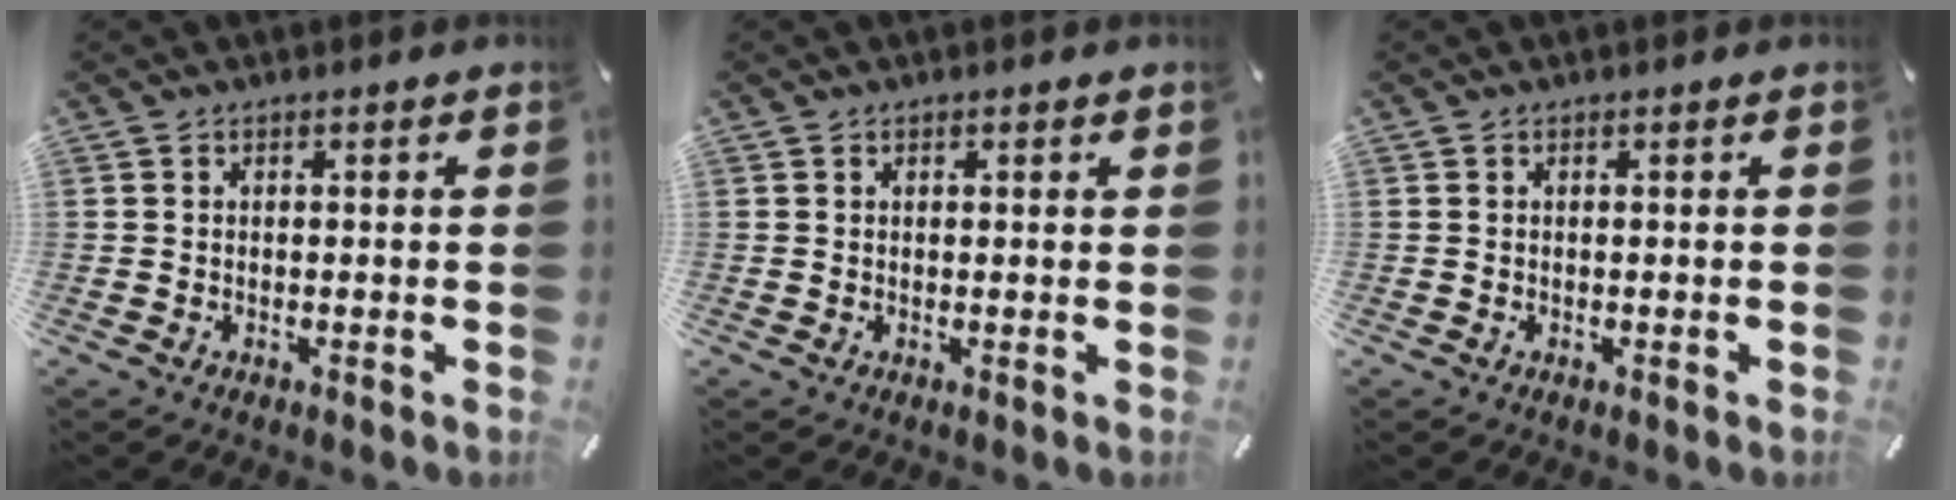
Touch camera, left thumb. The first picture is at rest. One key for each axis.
{"total": 0.6, "fx": 0.3, "fy": 0.4, "fz": 0.3, "tx": -0.005, "ty": 0.002, "tz": 0.006}
{"total": 0.0}